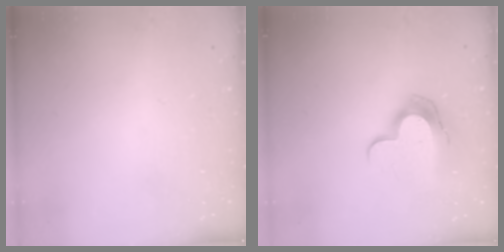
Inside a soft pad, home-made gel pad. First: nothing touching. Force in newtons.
{"total": 12.1, "press": 12.1, "slide": 0.4}